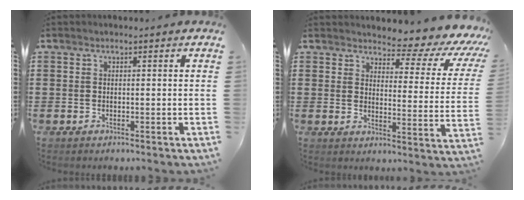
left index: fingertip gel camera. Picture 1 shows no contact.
{"total": 4.6, "force": [3.9, 1.3, 2.1], "torque": [-0.041, -0.036, 0.058]}